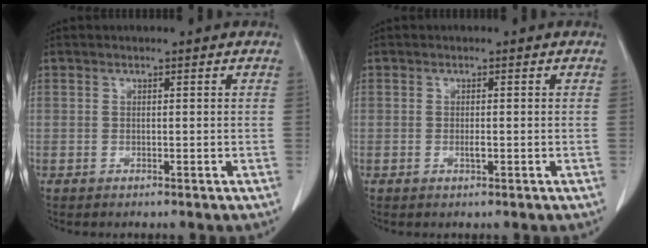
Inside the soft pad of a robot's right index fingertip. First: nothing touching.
{"total": 1.1, "force": [-0.2, 0.3, 1.1], "torque": [-0.022, -0.002, -0.003]}